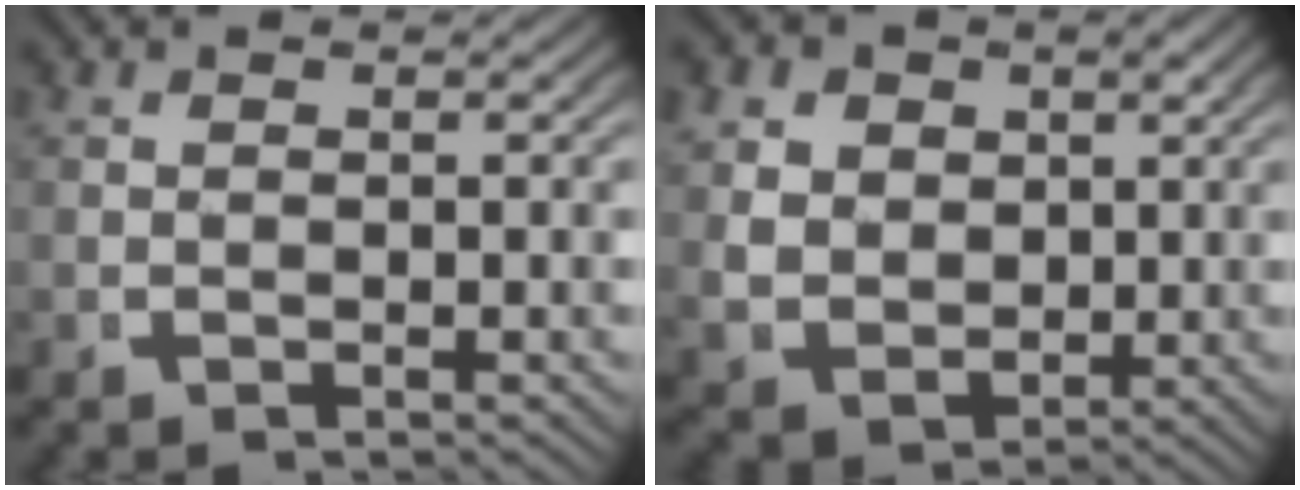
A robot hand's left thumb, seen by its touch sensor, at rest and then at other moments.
{"total": 7.2, "force": [0.6, 6.0, 4.0], "torque": [-0.101, -0.040, 0.031]}